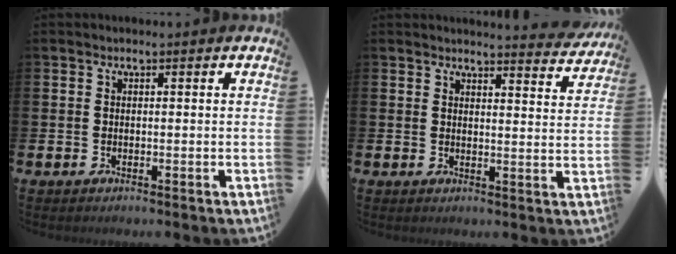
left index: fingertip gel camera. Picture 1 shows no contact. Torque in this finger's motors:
{"motor_torque": [0.79, -1.35, 0.13, 0.02]}